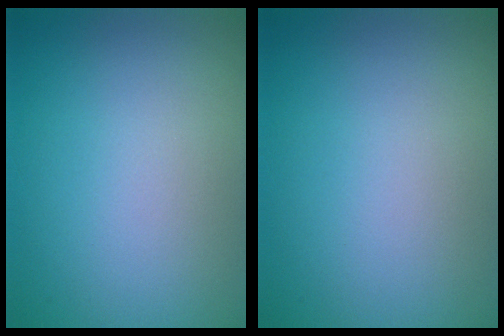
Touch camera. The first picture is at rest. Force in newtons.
{"total": 0.0}